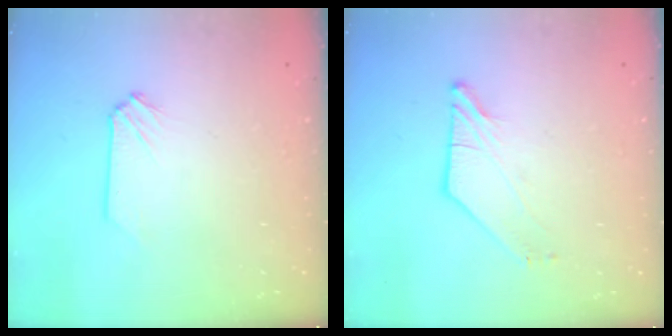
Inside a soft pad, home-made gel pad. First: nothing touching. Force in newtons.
{"total": 3.9, "press": 3.9, "slide": 0.2}